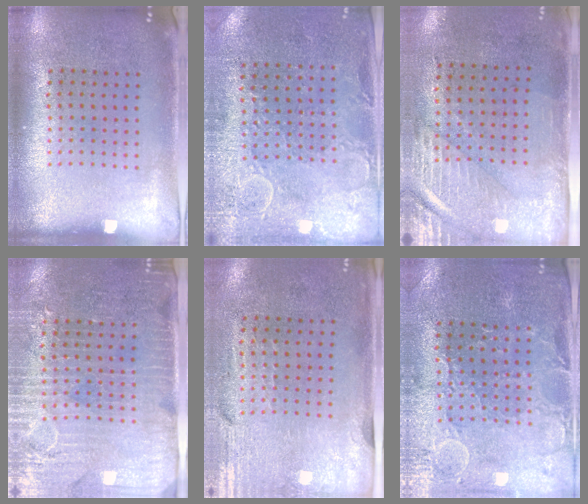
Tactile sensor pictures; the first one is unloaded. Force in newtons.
{"total": 2.8, "press": 2.7, "slide": 0.8}
{"total": 3.0, "press": 2.4, "slide": 1.6}
{"total": 3.6, "press": 3.1, "slide": 1.9}
{"total": 2.9, "press": 2.5, "slide": 1.5}
{"total": 1.1, "press": 1.0, "slide": 0.4}